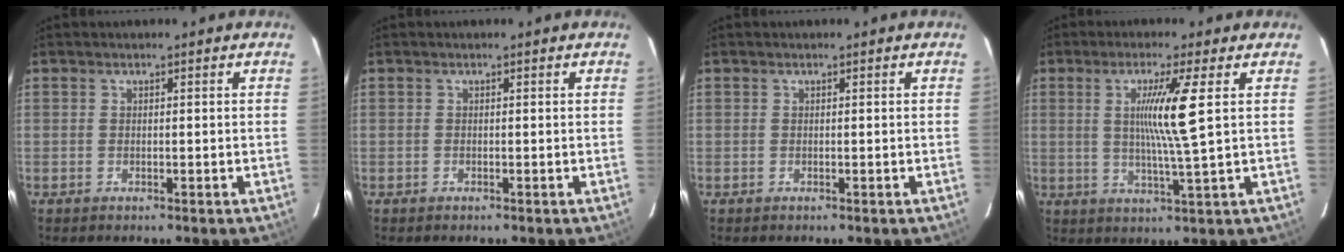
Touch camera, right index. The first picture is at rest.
{"total": 0.0}
{"total": 0.0}
{"total": 8.1, "force": [1.7, -1.5, 7.7], "torque": [-0.143, -0.009, 0.037]}